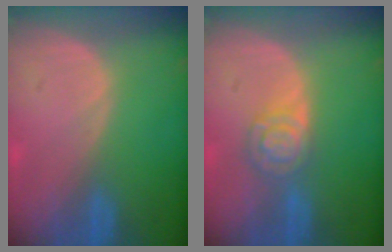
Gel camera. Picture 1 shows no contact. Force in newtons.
{"total": 5.3, "press": 4.6, "slide": 2.5}